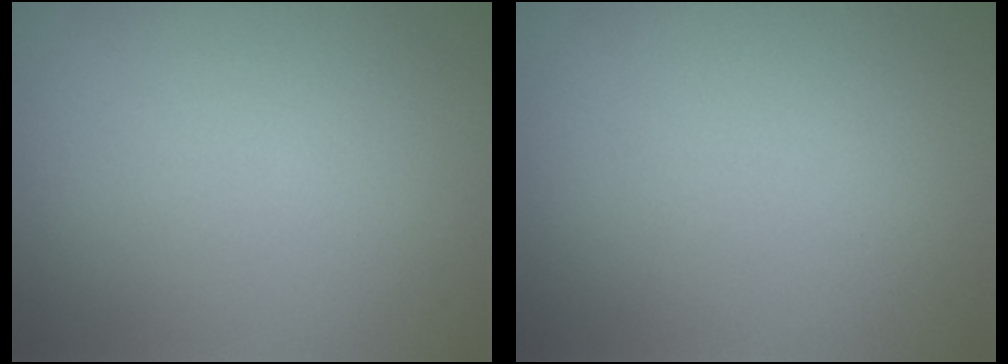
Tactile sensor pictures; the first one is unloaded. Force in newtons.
{"total": 0.0}